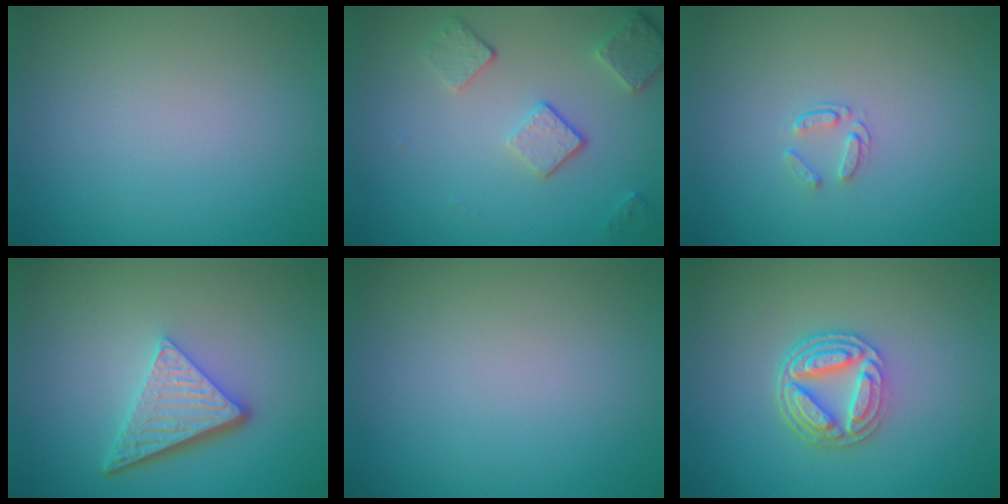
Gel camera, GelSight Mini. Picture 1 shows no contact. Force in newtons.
{"total": 3.6, "press": 2.8, "slide": 2.2}
{"total": 1.1, "press": 0.7, "slide": 0.9}
{"total": 4.9, "press": 3.5, "slide": 3.4}
{"total": 0.0}
{"total": 5.0, "press": 3.7, "slide": 3.3}